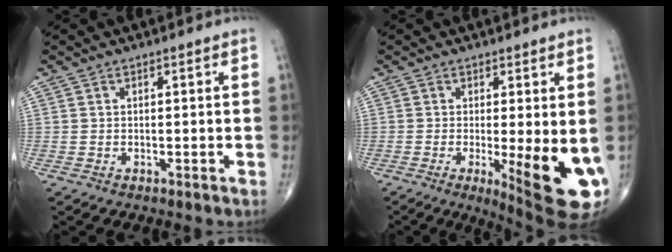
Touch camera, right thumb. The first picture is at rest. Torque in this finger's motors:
{"motor_torque": [0.16, 0.93, 0.58, 0.17, 0.32]}